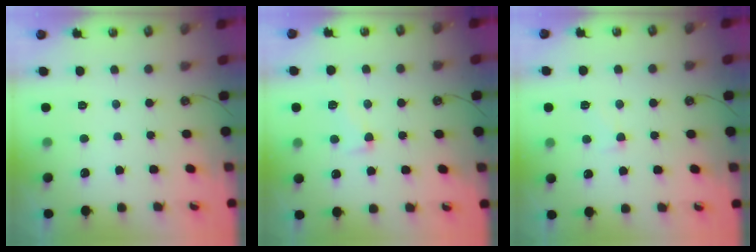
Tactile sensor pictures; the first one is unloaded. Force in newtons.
{"total": 1.5, "press": 0.3, "slide": 1.5}
{"total": 3.1, "press": 3.0, "slide": 0.8}